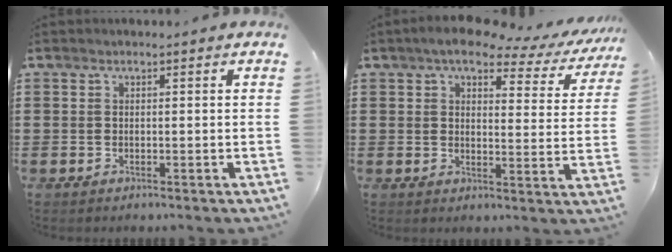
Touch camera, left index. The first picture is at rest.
{"total": 5.7, "force": [4.5, 1.7, 3.0], "torque": [-0.070, -0.016, 0.074]}